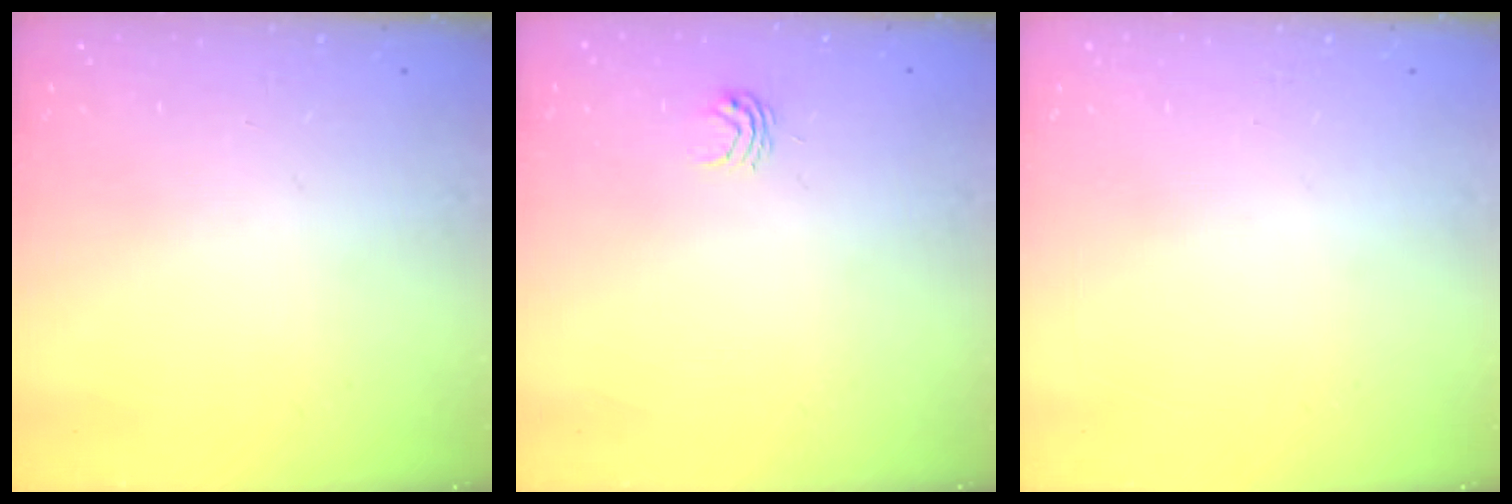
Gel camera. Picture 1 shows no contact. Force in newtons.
{"total": 2.9, "press": 2.9, "slide": 0.2}
{"total": 0.0}